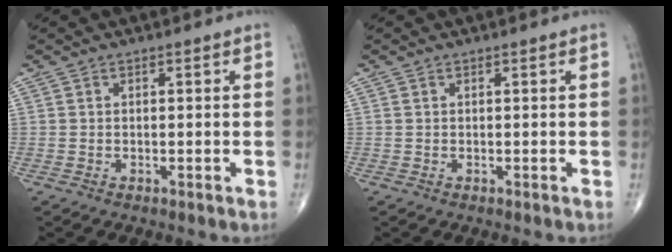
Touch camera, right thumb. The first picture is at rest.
{"total": 0.0}